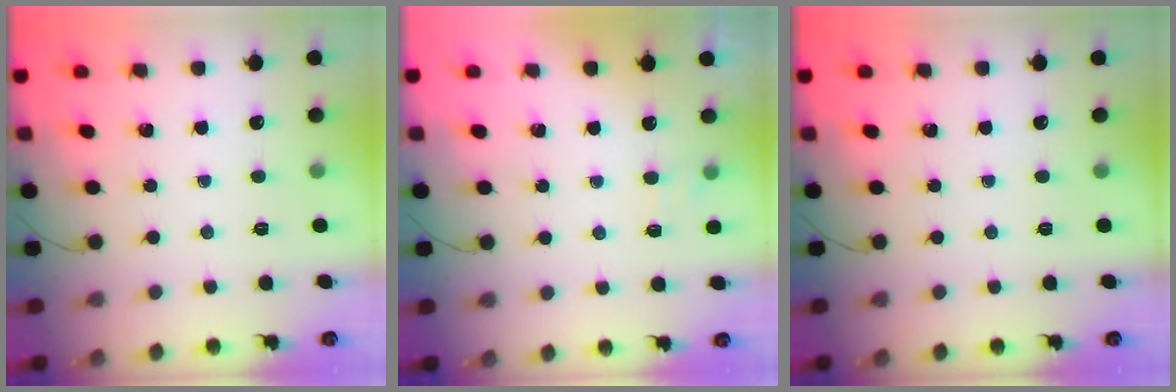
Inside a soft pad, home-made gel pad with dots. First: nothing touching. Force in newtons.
{"total": 3.7, "press": 3.6, "slide": 1.1}
{"total": 0.0}